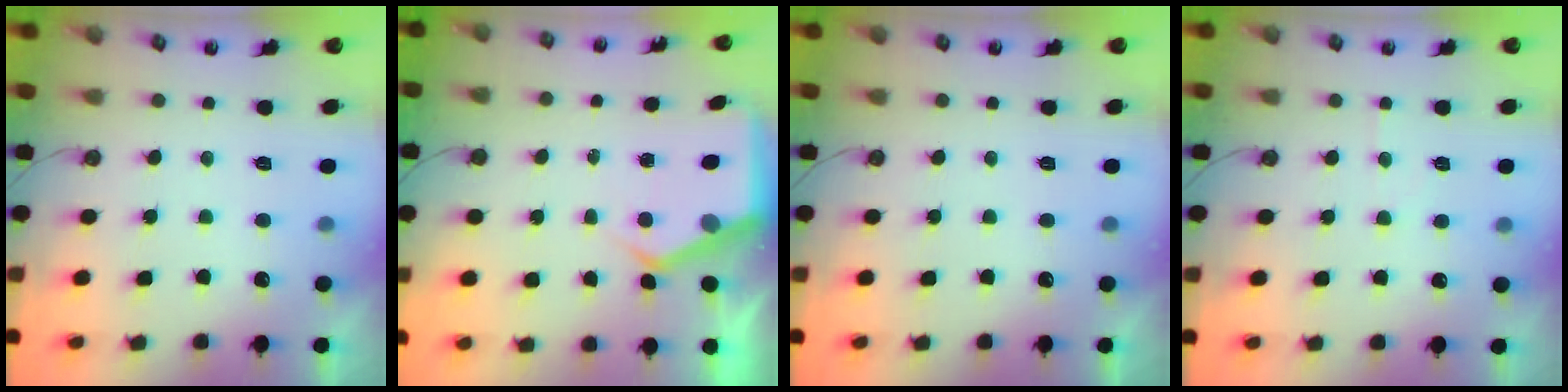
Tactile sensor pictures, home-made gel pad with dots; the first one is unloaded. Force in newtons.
{"total": 4.4, "press": 4.4, "slide": 0.4}
{"total": 0.0}
{"total": 4.4, "press": 4.3, "slide": 0.5}